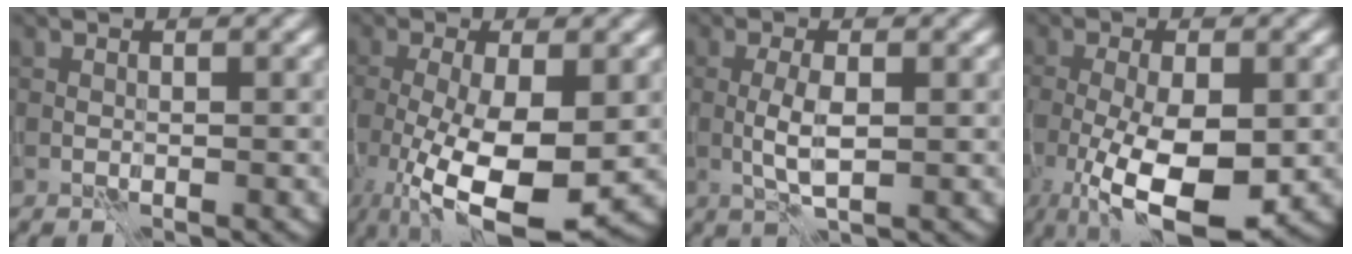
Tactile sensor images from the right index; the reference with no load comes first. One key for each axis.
{"total": 10.1, "fx": -2.4, "fy": 3.2, "fz": 9.3, "tx": -0.165, "ty": -0.020, "tz": -0.038}
{"total": 2.7, "fx": -0.4, "fy": 0.6, "fz": 2.6, "tx": -0.056, "ty": 0.001, "tz": -0.008}
{"total": 9.3, "fx": -2.6, "fy": 3.2, "fz": 8.4, "tx": -0.155, "ty": -0.015, "tz": -0.042}